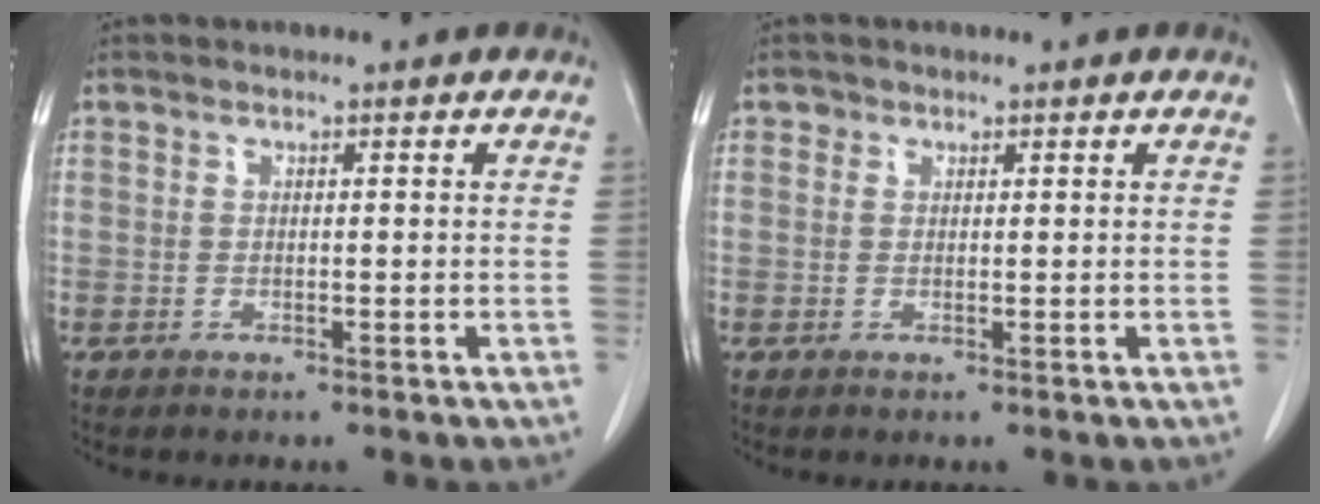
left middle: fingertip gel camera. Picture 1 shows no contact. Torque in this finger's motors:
{"motor_torque": [-0.17, 0.17, -0.11, -0.02]}